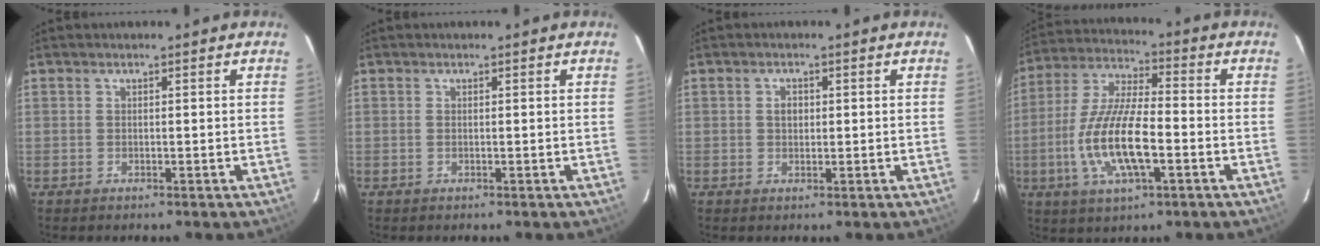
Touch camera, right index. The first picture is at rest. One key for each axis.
{"total": 0.0}
{"total": 1.9, "fx": 0.3, "fy": 1.5, "fz": 1.1, "tx": -0.018, "ty": 0.006, "tz": 0.004}
{"total": 15.0, "fx": -4.2, "fy": 4.6, "fz": 13.7, "tx": -0.285, "ty": -0.007, "tz": -0.078}